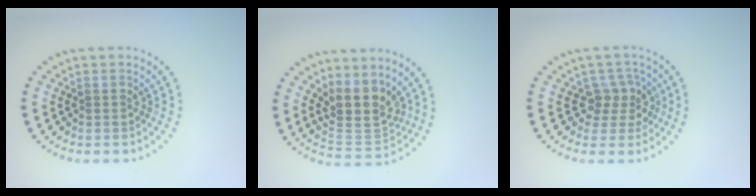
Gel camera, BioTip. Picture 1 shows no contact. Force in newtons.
{"total": 4.3, "press": 3.6, "slide": 2.3}
{"total": 2.5, "press": 2.0, "slide": 1.6}